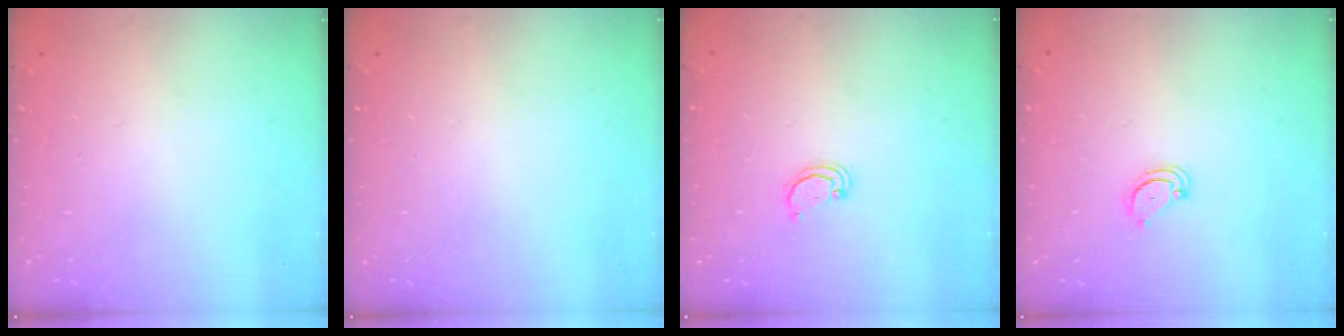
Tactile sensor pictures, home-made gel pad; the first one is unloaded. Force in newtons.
{"total": 0.0}
{"total": 2.2, "press": 2.2, "slide": 0.2}
{"total": 2.6, "press": 2.6, "slide": 0.2}